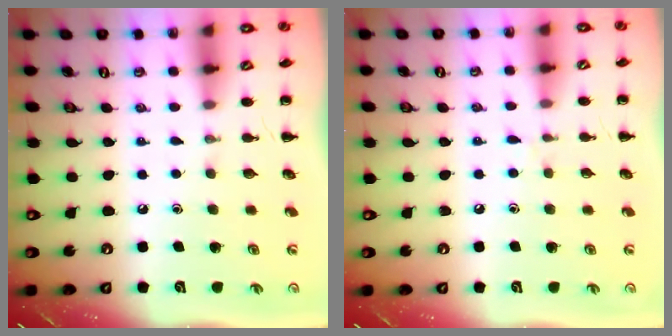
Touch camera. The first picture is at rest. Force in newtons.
{"total": 3.8, "press": 3.5, "slide": 1.4}